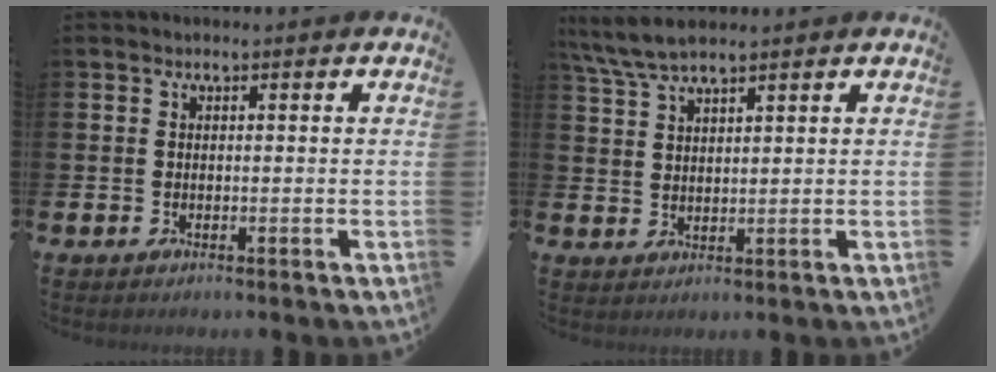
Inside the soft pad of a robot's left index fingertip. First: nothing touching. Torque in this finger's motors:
{"motor_torque": [0.71, -0.88, 0.73, 0.21]}